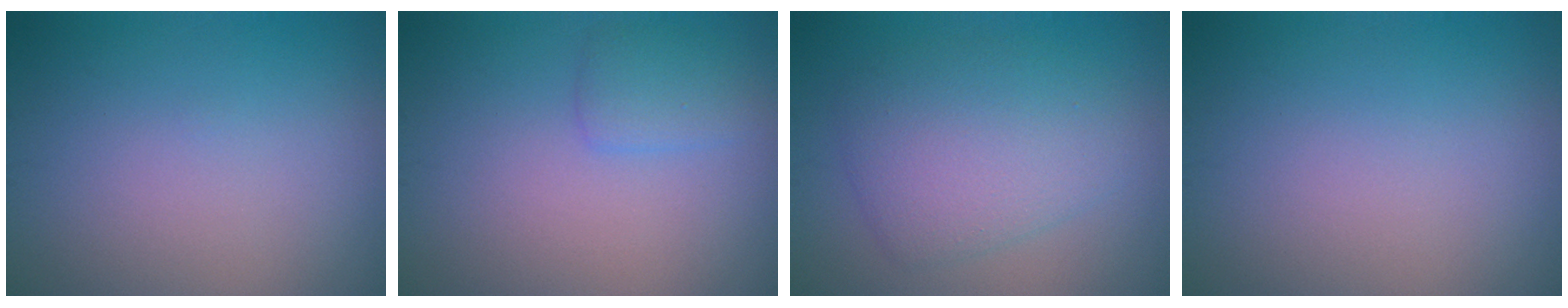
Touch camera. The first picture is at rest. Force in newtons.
{"total": 1.6, "press": 1.6, "slide": 0.1}
{"total": 4.8, "press": 4.8, "slide": 0.2}
{"total": 0.0}